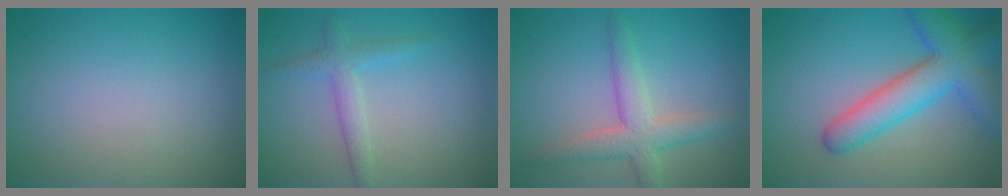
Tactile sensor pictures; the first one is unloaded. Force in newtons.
{"total": 2.3, "press": 2.3, "slide": 0.1}
{"total": 4.1, "press": 4.1, "slide": 0.4}
{"total": 7.0, "press": 7.0, "slide": 0.3}